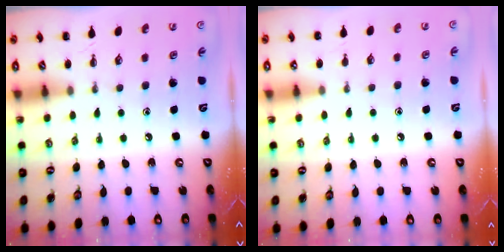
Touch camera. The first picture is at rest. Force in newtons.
{"total": 4.4, "press": 4.2, "slide": 1.5}